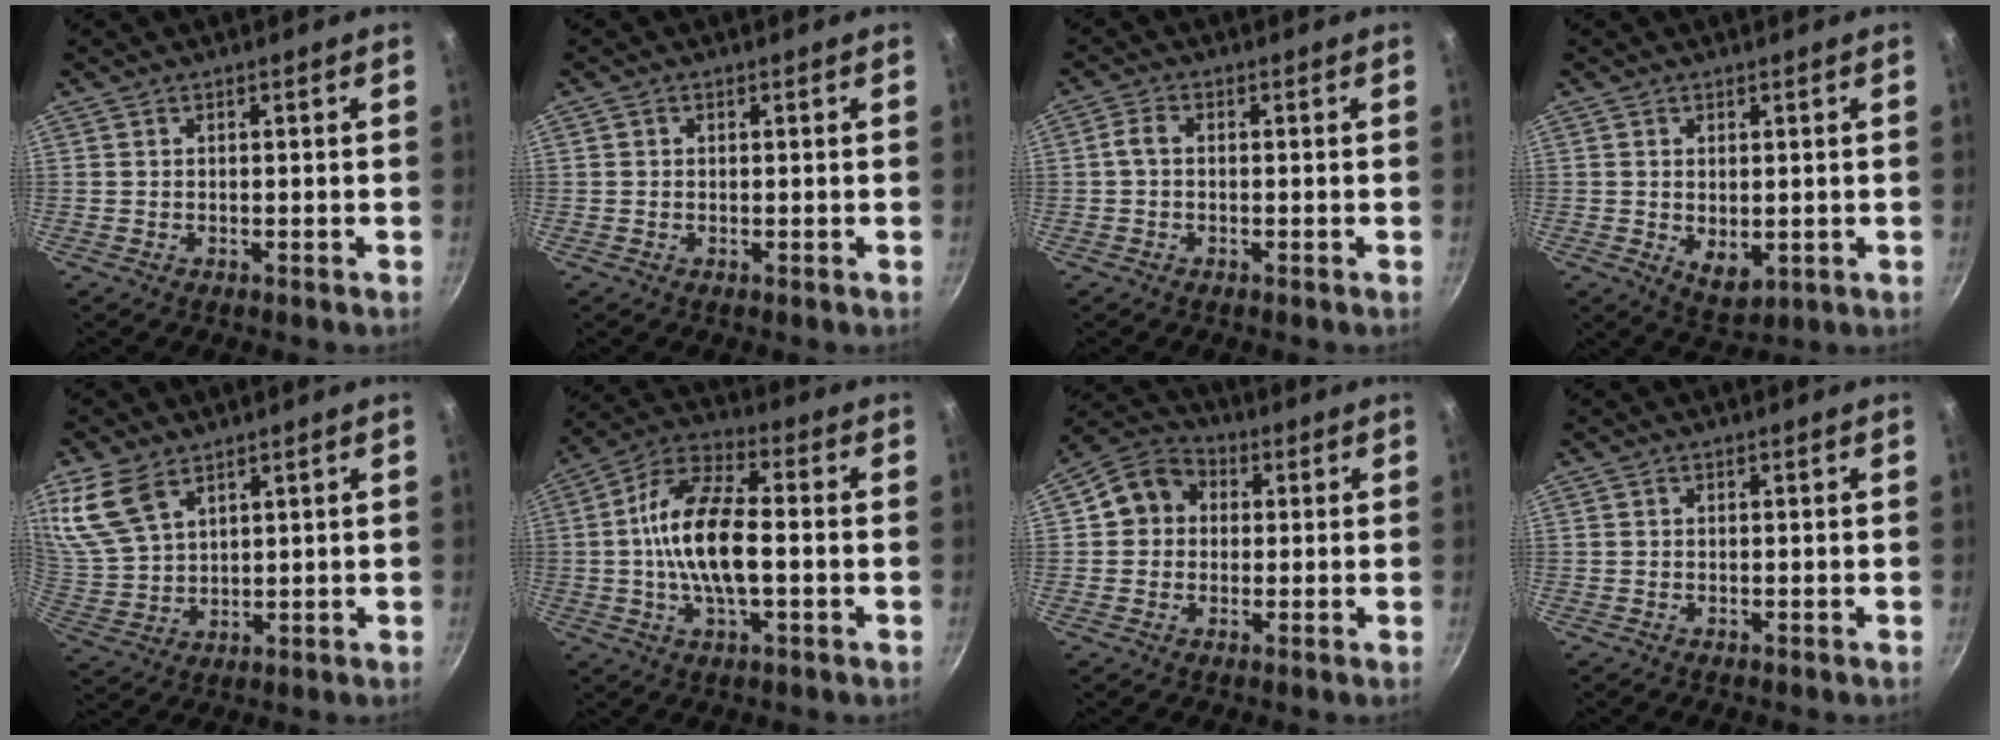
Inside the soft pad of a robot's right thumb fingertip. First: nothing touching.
{"total": 0.5, "force": [0.1, 0.5, 0.2], "torque": [-0.001, 0.003, 0.002]}
{"total": 2.3, "force": [-0.3, 1.4, 1.8], "torque": [-0.041, 0.012, -0.010]}
{"total": 5.3, "force": [-0.2, 3.2, 4.1], "torque": [-0.061, -0.017, 0.008]}
{"total": 11.4, "force": [6.8, 6.5, 6.4], "torque": [-0.130, -0.014, 0.151]}
{"total": 14.8, "force": [-0.9, 6.5, 13.3], "torque": [-0.242, 0.030, -0.031]}
{"total": 8.3, "force": [1.0, 7.3, 3.7], "torque": [-0.030, 0.016, -0.002]}
{"total": 0.0}